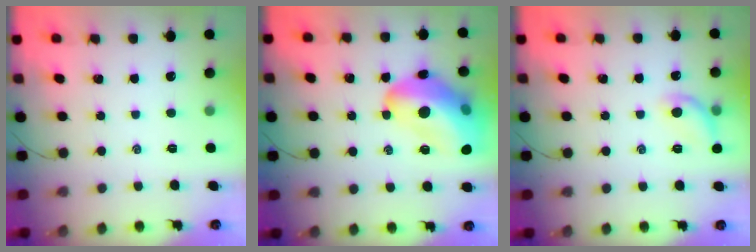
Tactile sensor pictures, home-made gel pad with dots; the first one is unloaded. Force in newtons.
{"total": 22.2, "press": 21.9, "slide": 3.7}
{"total": 8.8, "press": 8.7, "slide": 1.3}